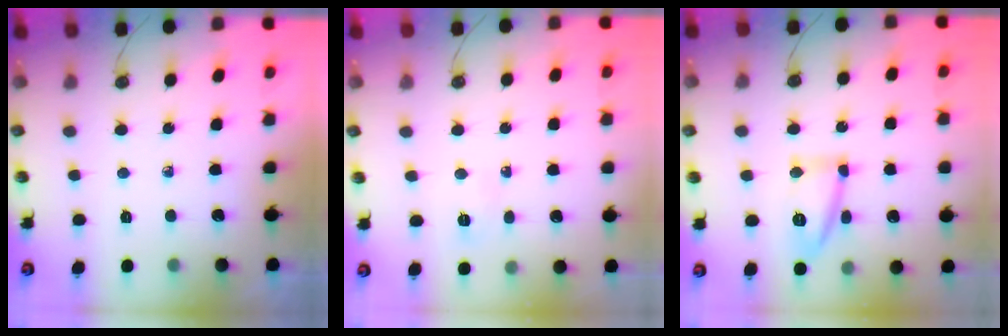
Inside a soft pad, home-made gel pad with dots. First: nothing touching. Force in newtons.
{"total": 2.8, "press": 2.7, "slide": 0.8}
{"total": 12.7, "press": 12.6, "slide": 1.0}